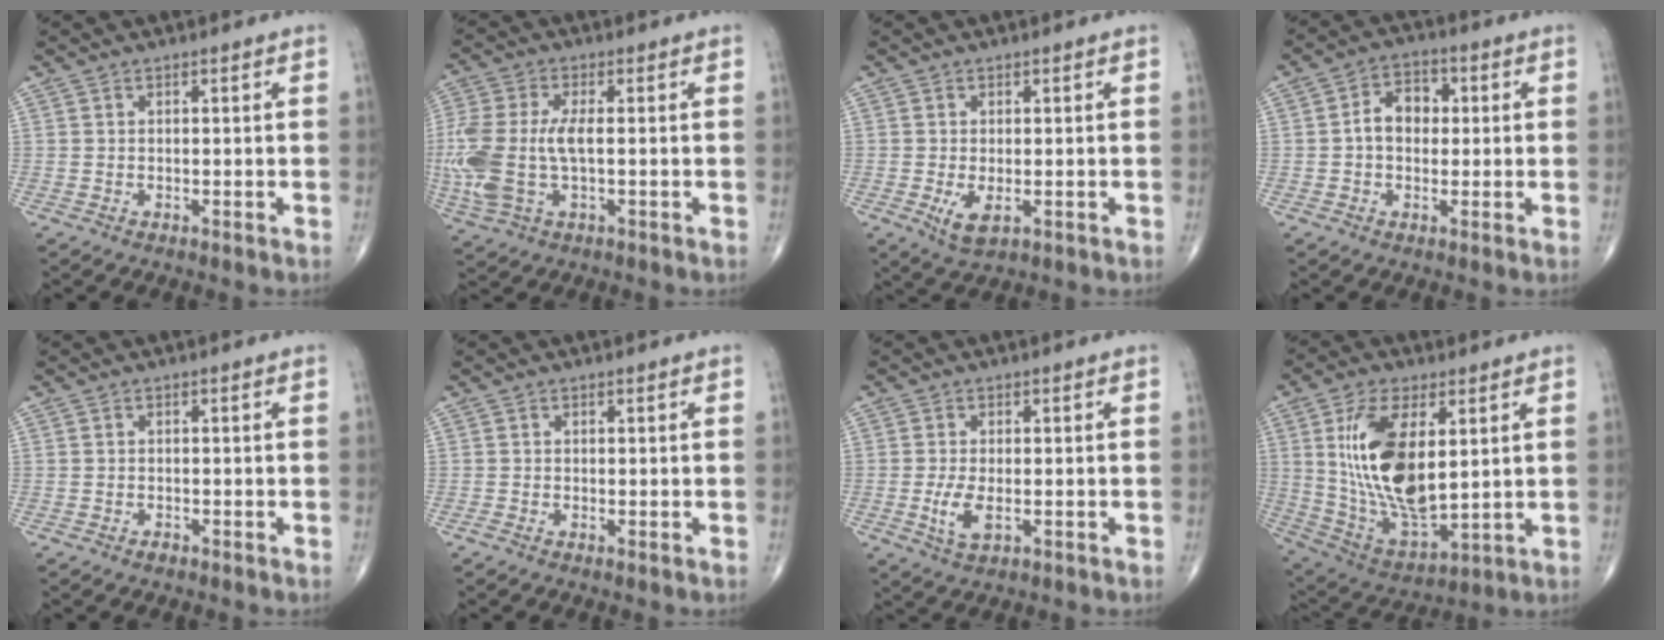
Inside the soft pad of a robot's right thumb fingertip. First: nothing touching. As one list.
[{"total": 14.6, "force": [-1.1, 7.1, 12.7], "torque": [-0.331, 0.000, -0.015]}, {"total": 3.9, "force": [-1.0, 1.9, 3.3], "torque": [-0.061, -0.010, -0.011]}, {"total": 6.6, "force": [0.3, 4.9, 4.5], "torque": [-0.056, 0.019, -0.003]}, {"total": 0.8, "force": [-0.6, 0.5, 0.3], "torque": [-0.004, 0.002, -0.011]}, {"total": 0.5, "force": [-0.2, 0.2, 0.4], "torque": [-0.013, -0.002, -0.007]}, {"total": 4.5, "force": [-1.0, 2.1, 3.9], "torque": [-0.082, -0.009, -0.016]}, {"total": 19.2, "force": [3.9, 9.1, 16.4], "torque": [-0.308, -0.023, 0.088]}]